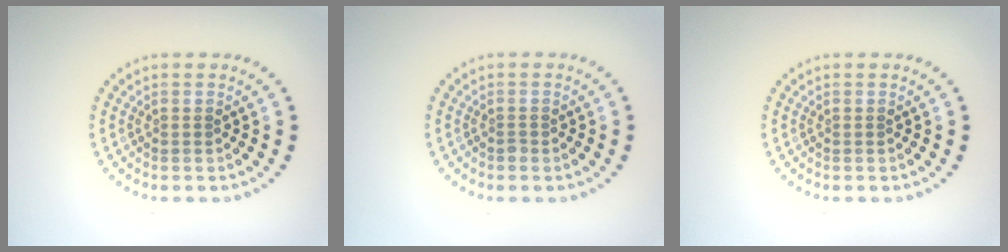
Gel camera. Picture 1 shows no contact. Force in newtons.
{"total": 0.5, "press": 0.4, "slide": 0.4}
{"total": 0.0}